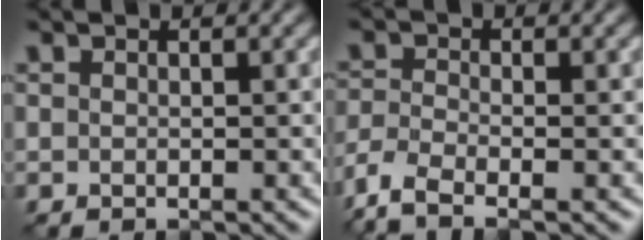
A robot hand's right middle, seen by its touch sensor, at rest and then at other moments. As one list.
[{"total": 3.7, "force": [-2.8, 0.9, 2.2], "torque": [-0.059, -0.010, -0.073]}]